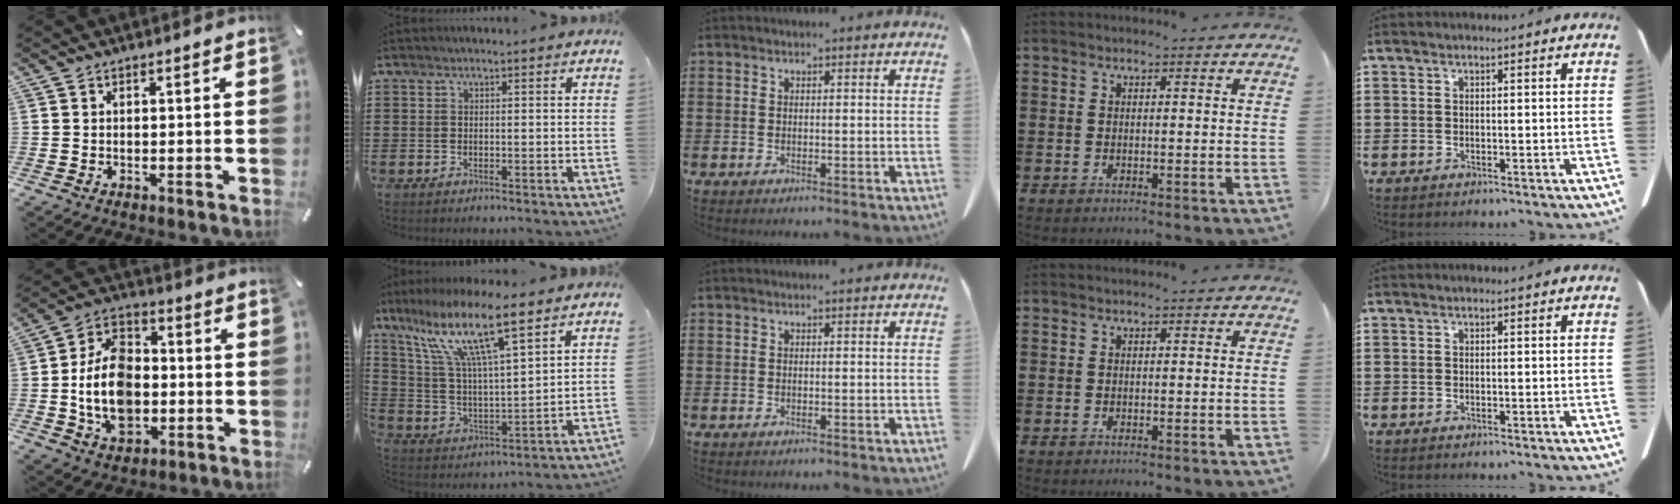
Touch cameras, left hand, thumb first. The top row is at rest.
{"thumb": {"total": 15.1, "force": [-2.2, 10.9, 10.3], "torque": [-0.211, 0.012, -0.038]}, "index": {"total": 13.3, "force": [8.9, 2.5, 9.6], "torque": [-0.201, -0.034, 0.148]}}